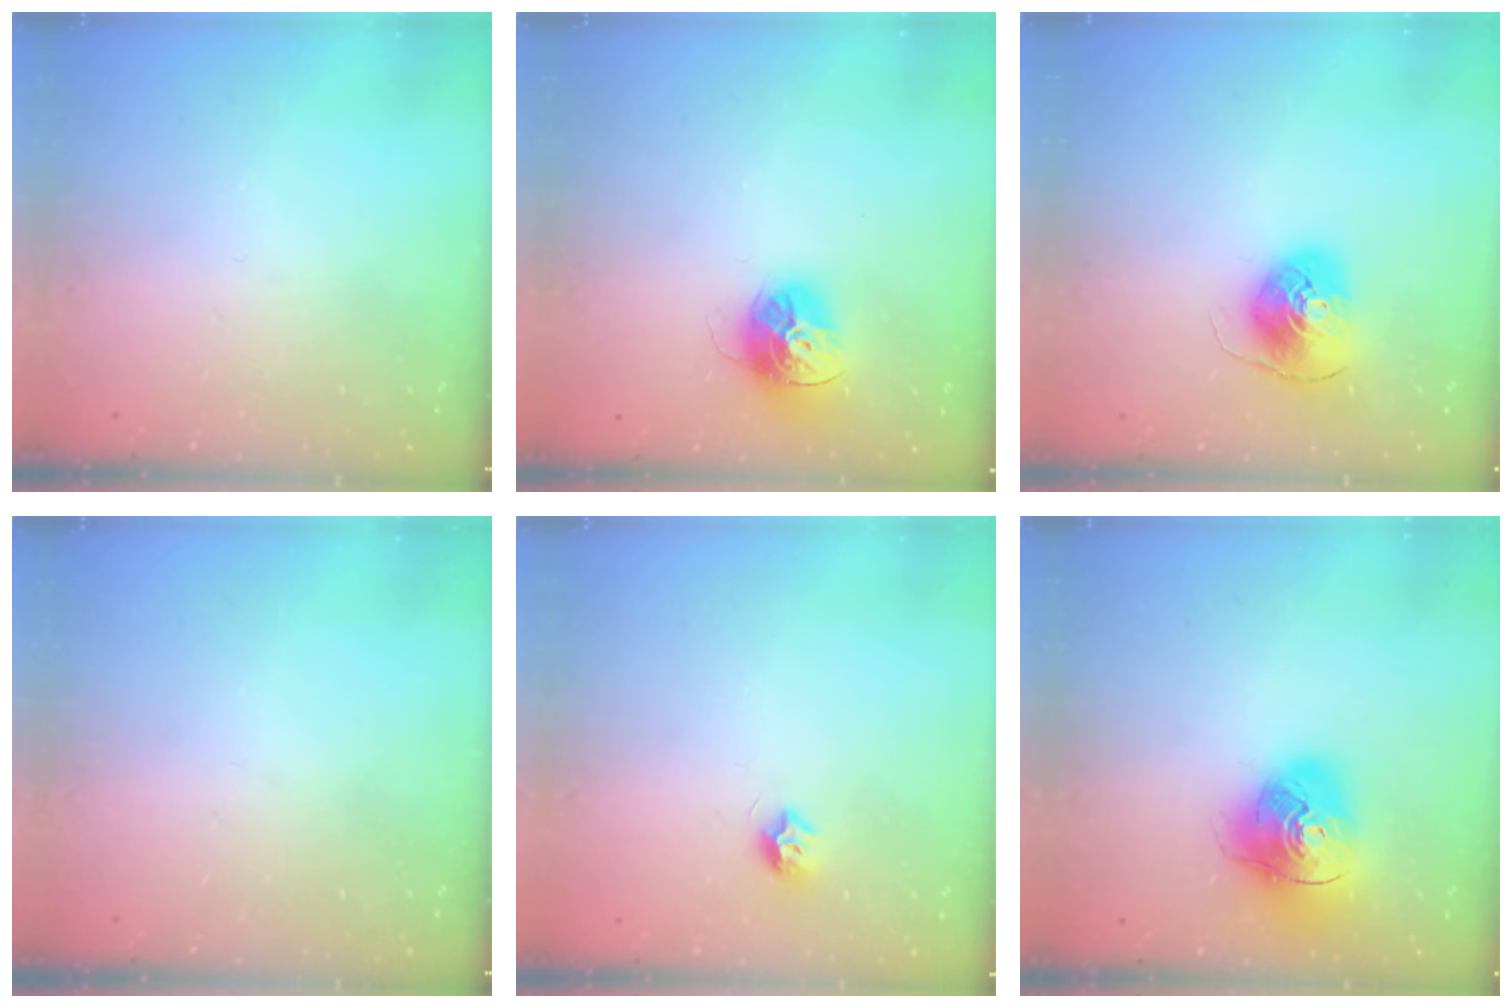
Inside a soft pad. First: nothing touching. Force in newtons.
{"total": 15.0, "press": 14.9, "slide": 1.3}
{"total": 8.1, "press": 8.1, "slide": 0.6}
{"total": 0.0}
{"total": 7.4, "press": 7.4, "slide": 0.6}
{"total": 13.7, "press": 13.6, "slide": 1.7}